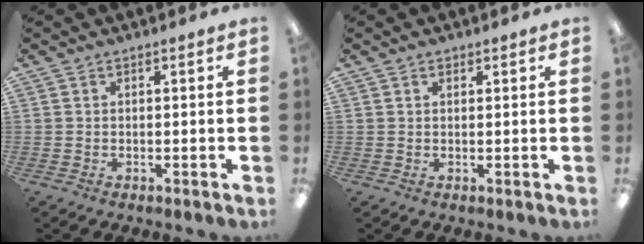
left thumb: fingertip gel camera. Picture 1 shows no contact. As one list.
[{"total": 1.1, "force": [0.7, 0.7, 0.5], "torque": [-0.003, -0.001, 0.010]}]